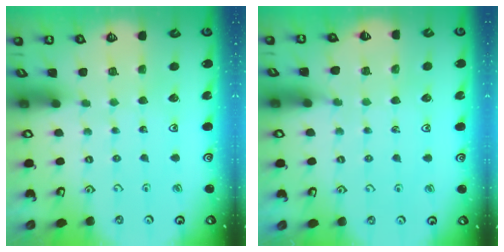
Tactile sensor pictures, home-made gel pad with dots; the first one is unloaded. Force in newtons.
{"total": 6.0, "press": 5.9, "slide": 1.2}